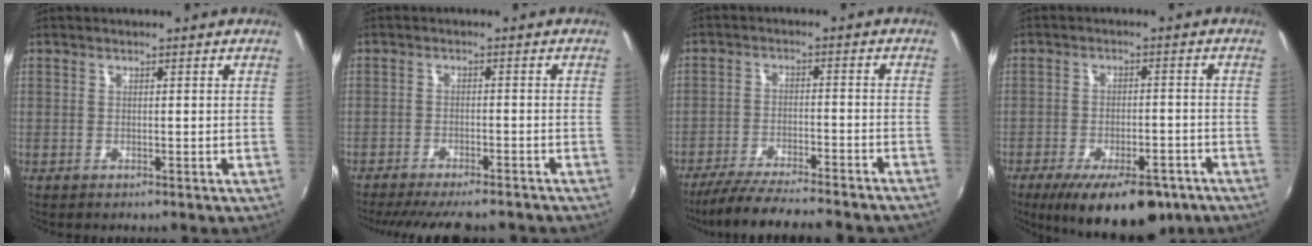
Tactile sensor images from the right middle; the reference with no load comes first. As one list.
[{"total": 13.1, "force": [-11.3, 2.7, 6.1], "torque": [-0.128, -0.030, -0.166]}, {"total": 18.0, "force": [-16.0, 1.9, 8.2], "torque": [-0.158, -0.032, -0.235]}, {"total": 15.9, "force": [-10.8, 6.1, 10.0], "torque": [-0.181, -0.027, -0.151]}]